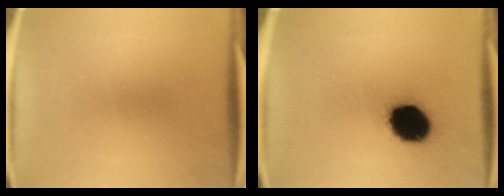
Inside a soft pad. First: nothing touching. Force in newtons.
{"total": 15.6}